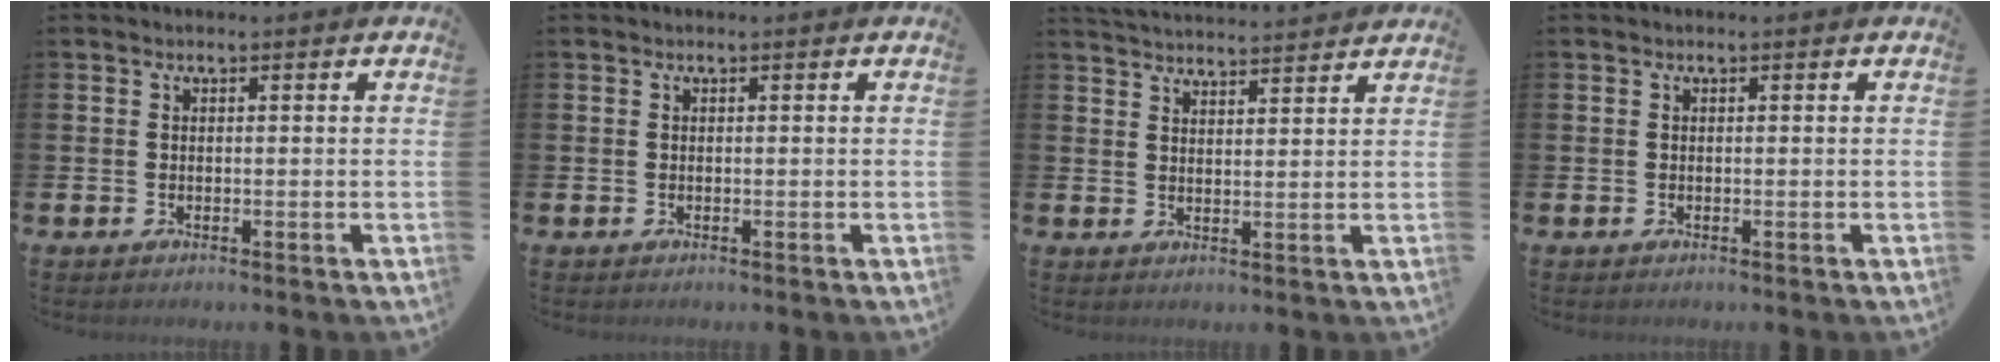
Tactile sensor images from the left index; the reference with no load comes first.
{"total": 0.0}
{"total": 4.0, "force": [4.0, -0.2, 0.1], "torque": [-0.010, -0.027, 0.072]}
{"total": 0.0}